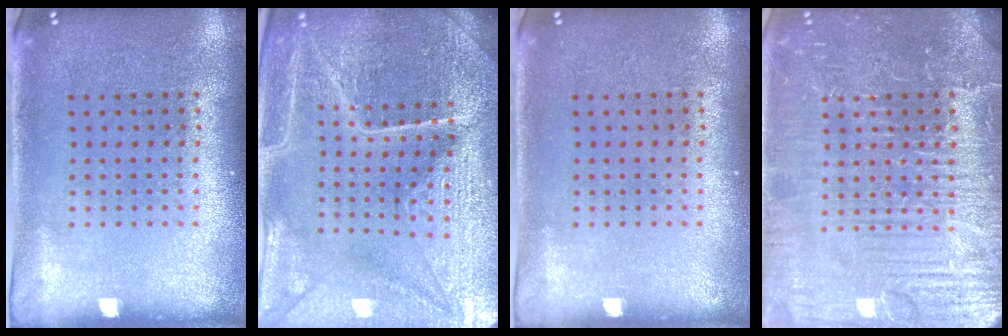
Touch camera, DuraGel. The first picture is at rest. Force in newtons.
{"total": 5.3, "press": 4.9, "slide": 1.9}
{"total": 0.0}
{"total": 6.0, "press": 5.9, "slide": 0.7}